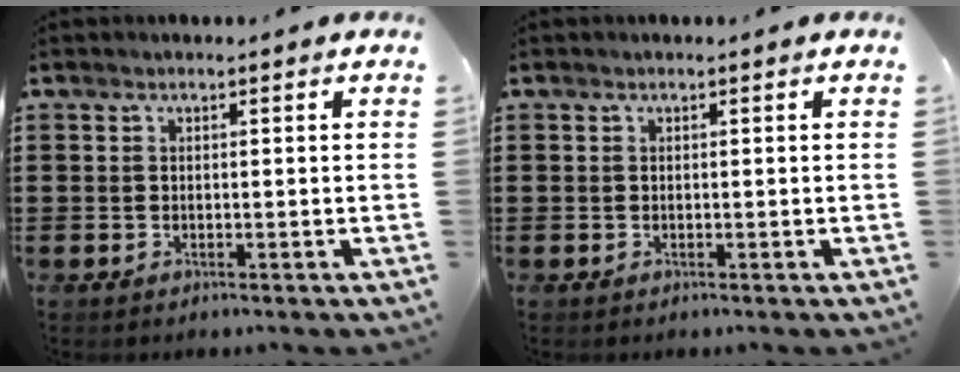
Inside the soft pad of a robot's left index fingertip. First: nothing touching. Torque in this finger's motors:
{"motor_torque": [0.00, 0.00, 0.00, 0.00]}